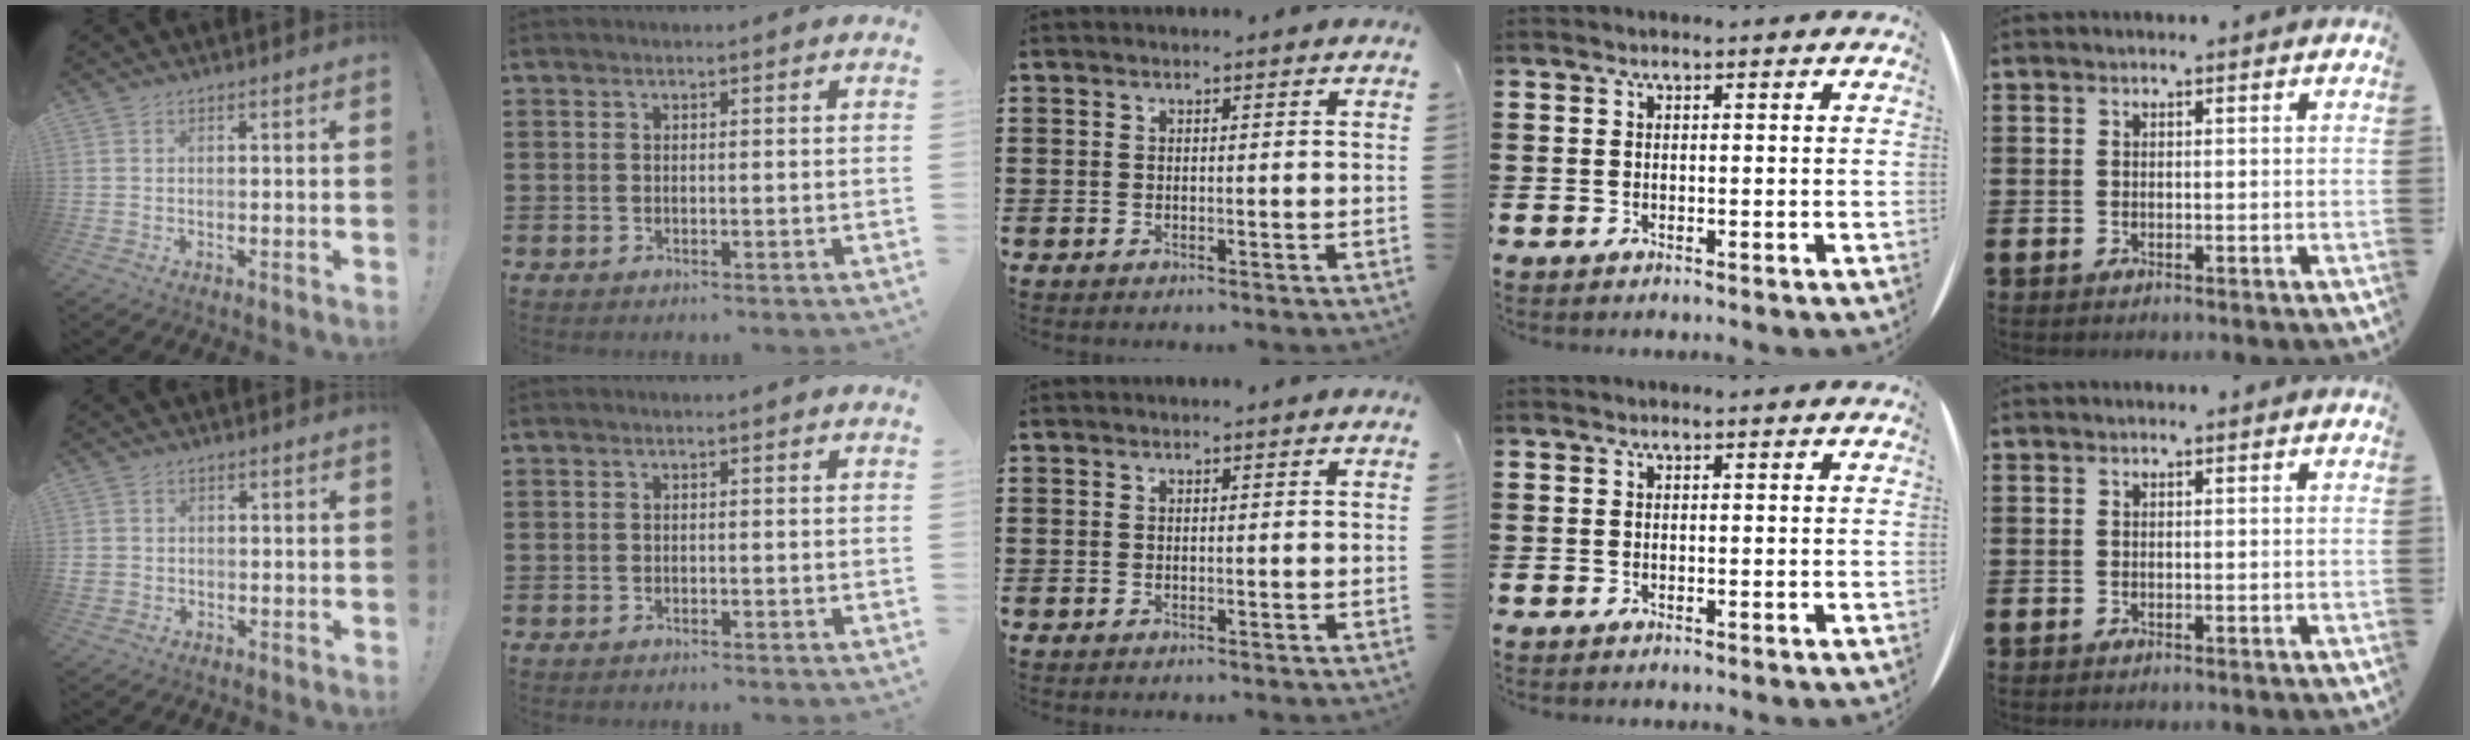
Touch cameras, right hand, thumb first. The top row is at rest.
{"thumb": {"total": 2.3, "force": [-0.1, 2.2, 0.7], "torque": [-0.004, 0.000, -0.001]}, "index": {"total": 0.6, "force": [-0.6, 0.0, 0.1], "torque": [-0.003, -0.002, -0.013]}}